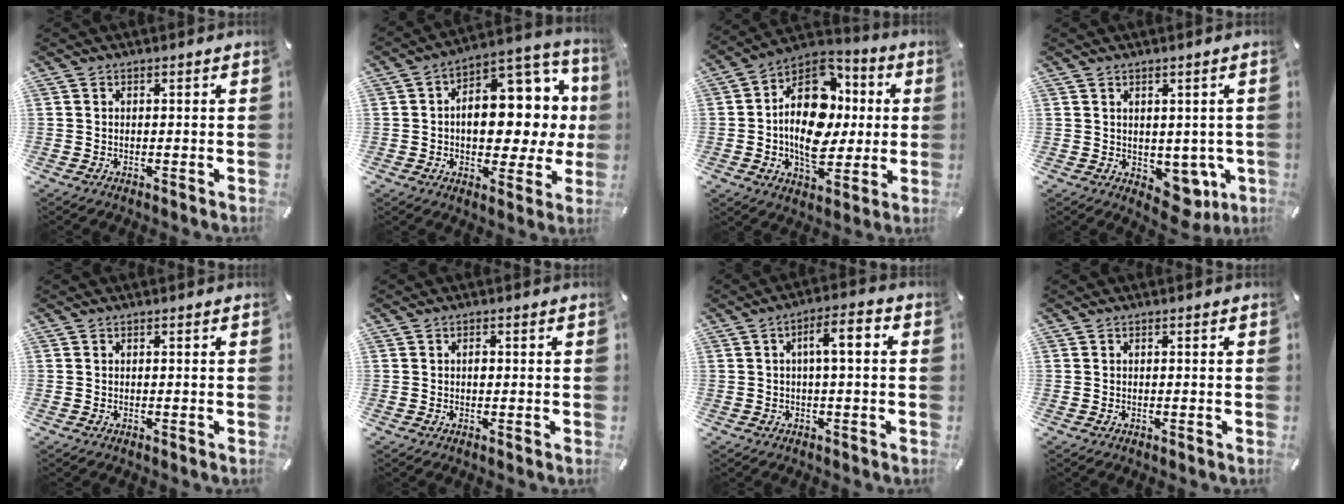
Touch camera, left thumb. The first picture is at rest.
{"total": 15.5, "force": [2.1, 9.8, 11.8], "torque": [-0.148, -0.028, 0.042]}
{"total": 20.3, "force": [1.1, 14.3, 14.4], "torque": [-0.243, -0.011, 0.020]}
{"total": 7.0, "force": [-1.4, 4.5, 5.2], "torque": [-0.042, -0.002, -0.017]}
{"total": 0.0}
{"total": 1.1, "force": [0.0, 0.6, 0.9], "torque": [-0.010, -0.004, -0.001]}
{"total": 6.4, "force": [0.7, 1.8, 6.1], "torque": [-0.103, 0.008, 0.004]}
{"total": 0.0}